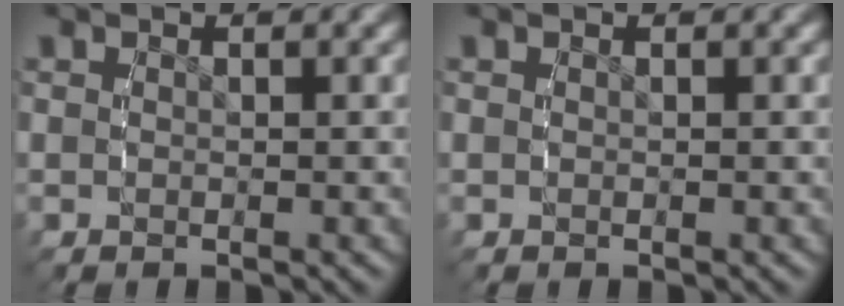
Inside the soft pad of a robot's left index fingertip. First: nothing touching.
{"total": 0.0}